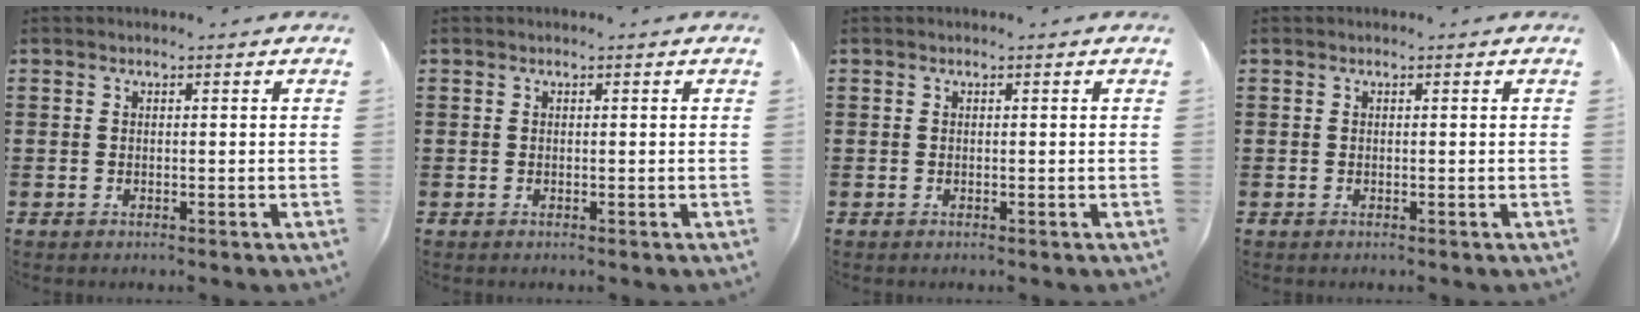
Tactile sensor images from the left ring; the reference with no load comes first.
{"total": 0.0}
{"total": 0.0}
{"total": 0.0}